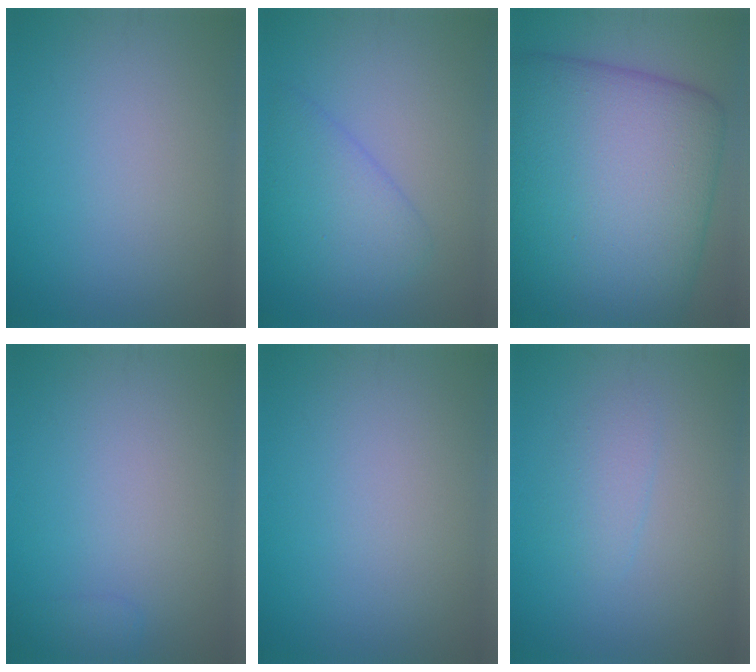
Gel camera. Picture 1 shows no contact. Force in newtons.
{"total": 4.0, "press": 4.0, "slide": 0.2}
{"total": 20.0, "press": 20.0, "slide": 0.3}
{"total": 1.1, "press": 1.1, "slide": 0.1}
{"total": 0.0}
{"total": 1.8, "press": 1.8, "slide": 0.2}